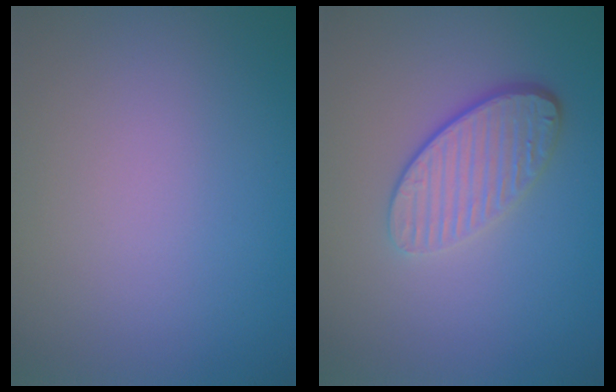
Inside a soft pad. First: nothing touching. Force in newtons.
{"total": 4.5, "press": 3.2, "slide": 3.1}